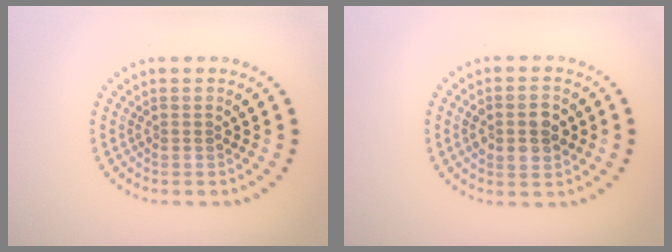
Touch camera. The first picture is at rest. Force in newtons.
{"total": 3.7, "press": 3.7, "slide": 0.3}